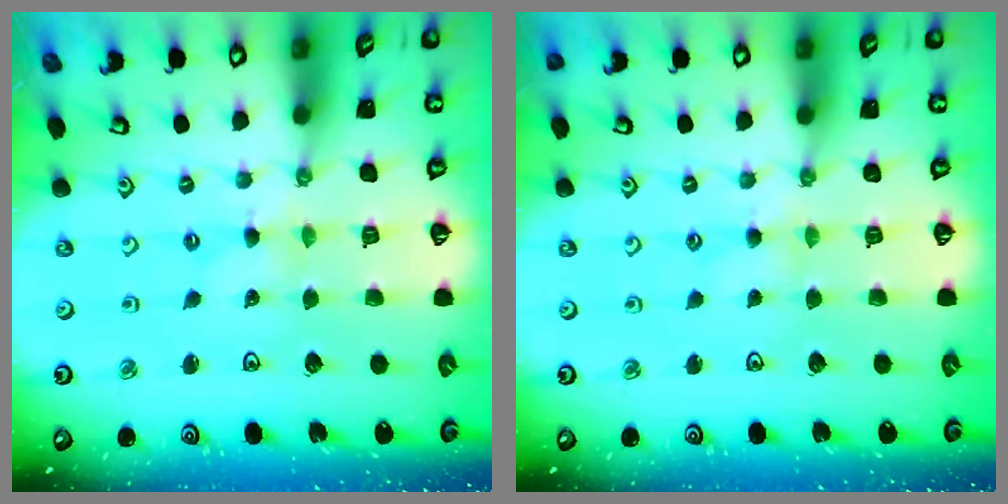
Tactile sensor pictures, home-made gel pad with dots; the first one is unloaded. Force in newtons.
{"total": 2.3, "press": 2.3, "slide": 0.4}